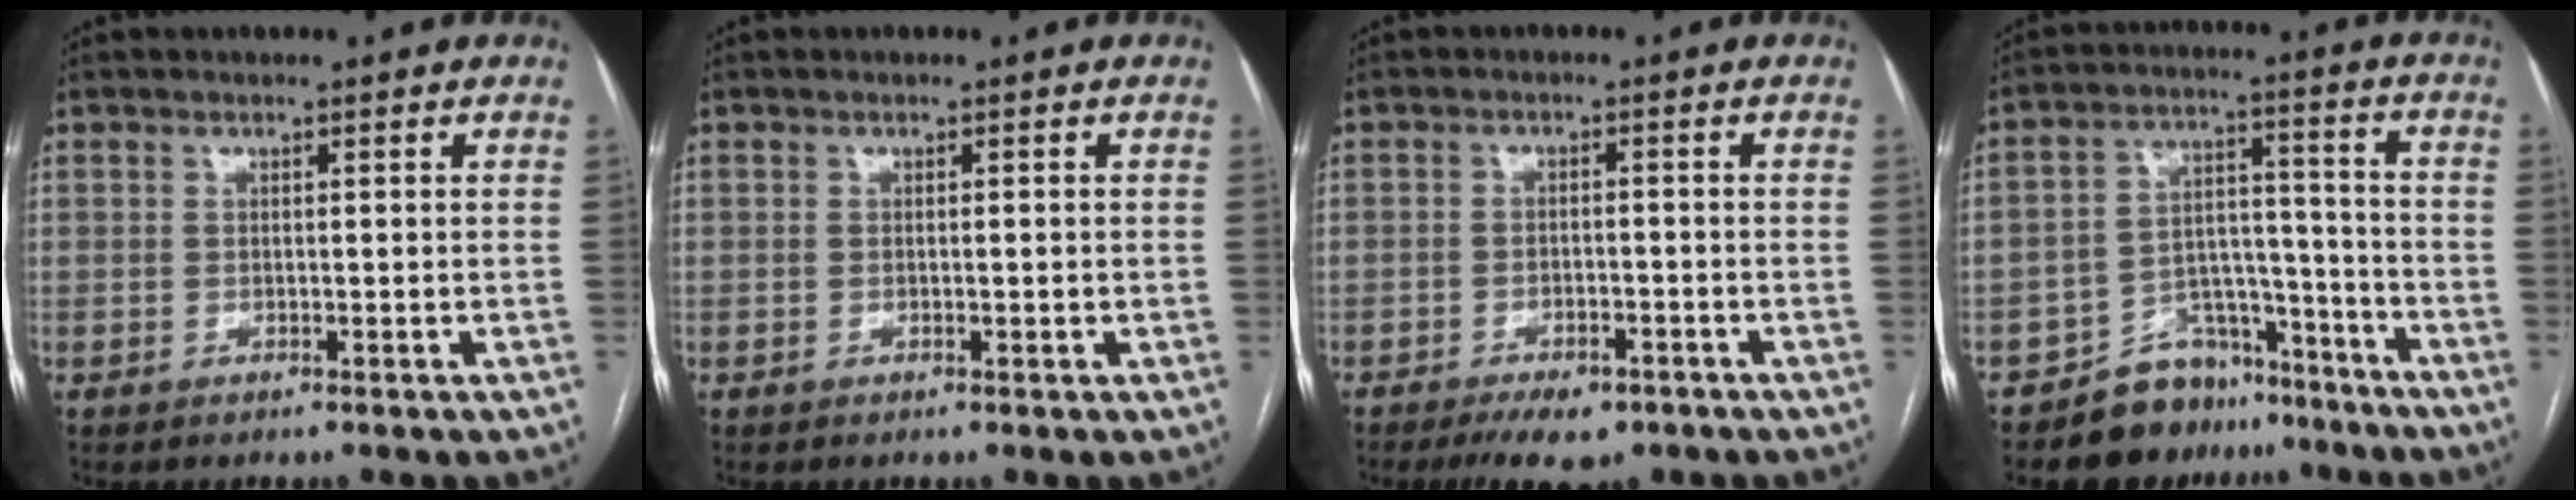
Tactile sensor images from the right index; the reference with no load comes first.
{"total": 0.9, "force": [-0.1, 0.2, 0.8], "torque": [-0.015, -0.002, 0.000]}
{"total": 6.2, "force": [-4.5, 2.6, 3.4], "torque": [-0.050, -0.002, -0.067]}
{"total": 8.9, "force": [-7.4, 4.8, 0.9], "torque": [-0.002, 0.052, -0.119]}